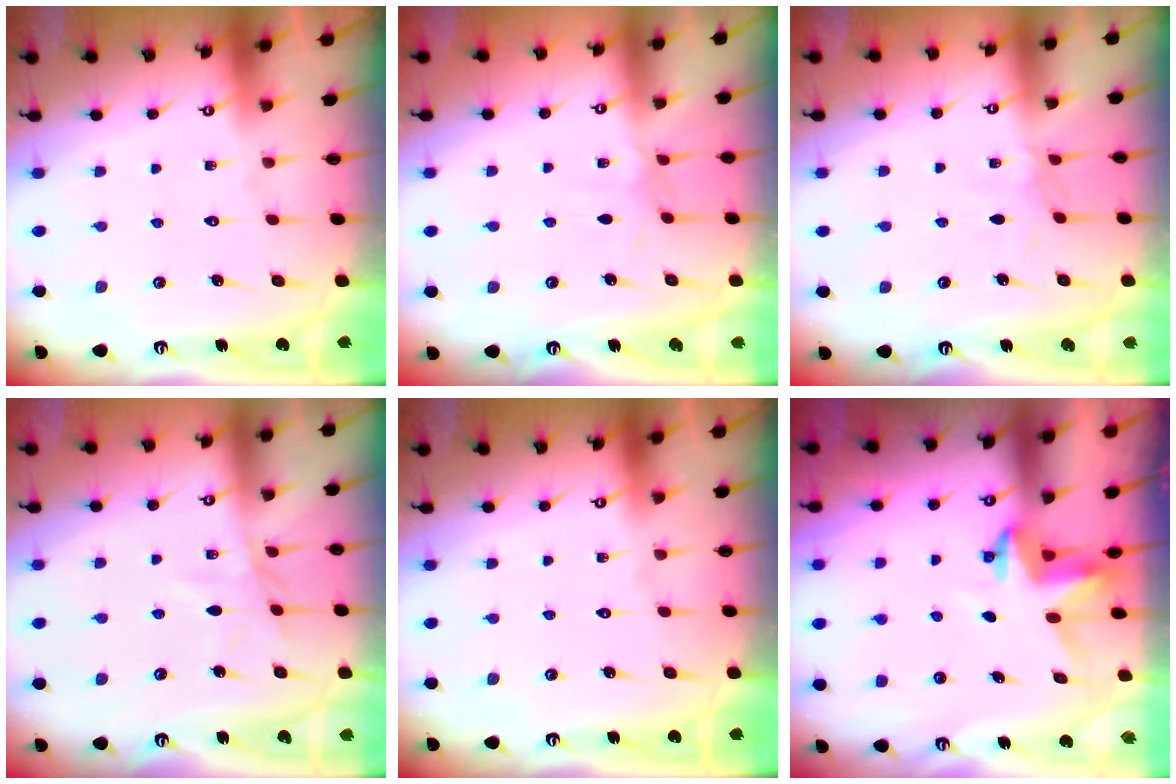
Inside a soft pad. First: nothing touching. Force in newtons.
{"total": 2.0, "press": 2.0, "slide": 0.5}
{"total": 2.8, "press": 2.7, "slide": 0.5}
{"total": 6.4, "press": 6.4, "slide": 0.6}
{"total": 0.0}
{"total": 3.8, "press": 3.8, "slide": 0.3}